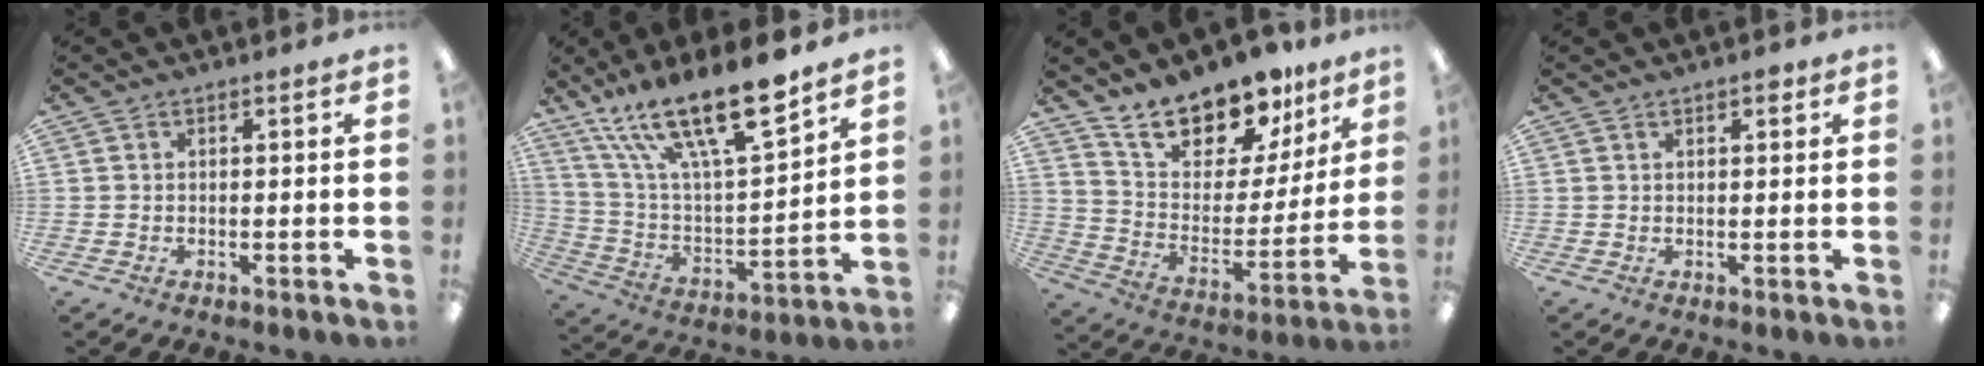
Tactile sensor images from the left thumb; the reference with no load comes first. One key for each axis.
{"total": 21.8, "fx": 16.2, "fy": 5.5, "fz": 13.5, "tx": -0.242, "ty": -0.106, "tz": 0.278}
{"total": 17.7, "fx": 15.0, "fy": 7.2, "fz": 6.1, "tx": -0.113, "ty": -0.110, "tz": 0.271}
{"total": 2.0, "fx": 1.2, "fy": 0.8, "fz": 1.3, "tx": -0.019, "ty": 0.000, "tz": 0.019}